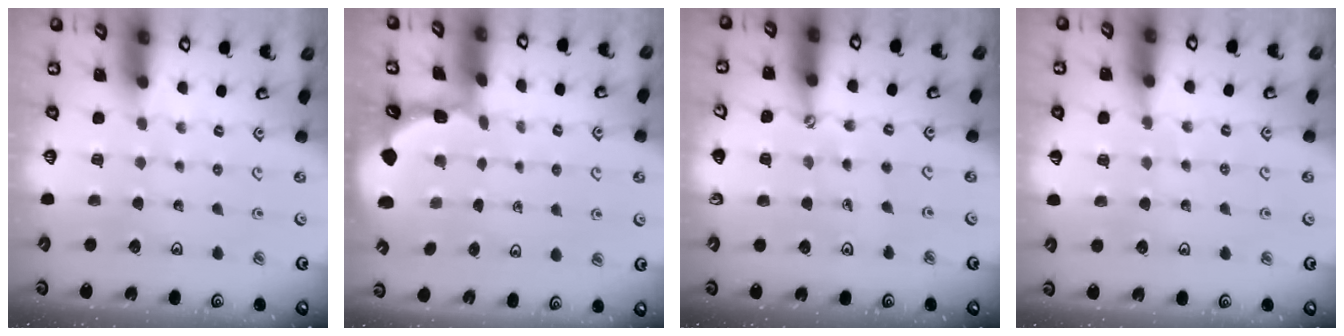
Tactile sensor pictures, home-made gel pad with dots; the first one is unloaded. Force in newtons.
{"total": 1.1, "press": 1.1, "slide": 0.1}
{"total": 2.4, "press": 2.0, "slide": 1.3}
{"total": 6.3, "press": 6.3, "slide": 0.6}